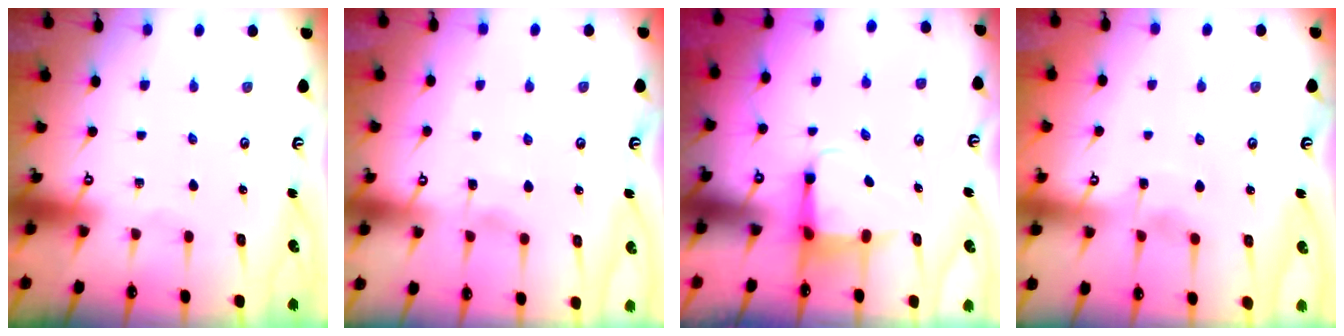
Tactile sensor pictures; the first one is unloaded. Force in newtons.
{"total": 2.6, "press": 2.5, "slide": 0.4}
{"total": 3.9, "press": 3.9, "slide": 0.4}
{"total": 2.9, "press": 2.9, "slide": 0.3}